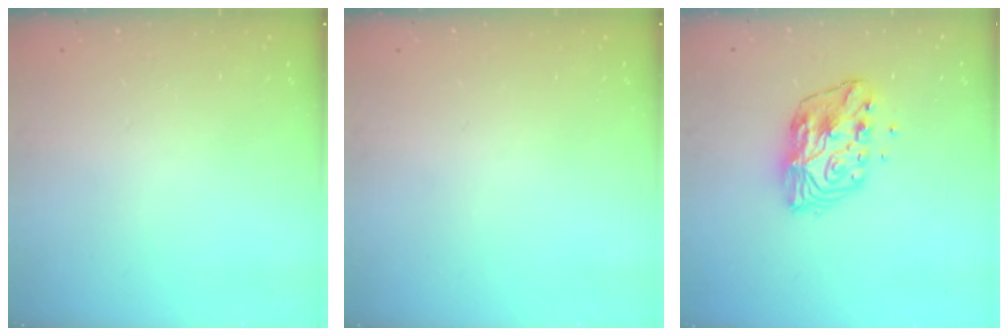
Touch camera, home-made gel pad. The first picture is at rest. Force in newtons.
{"total": 0.0}
{"total": 12.5, "press": 12.5, "slide": 1.0}